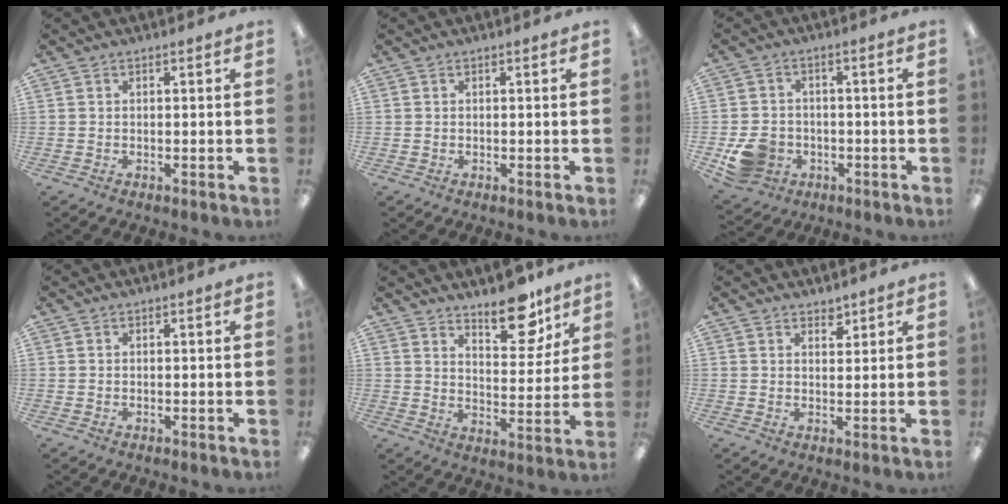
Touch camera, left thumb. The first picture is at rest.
{"total": 0.0}
{"total": 7.7, "force": [-2.9, 6.5, 3.1], "torque": [-0.062, 0.024, -0.048]}
{"total": 0.0}
{"total": 12.6, "force": [9.5, 5.2, 6.4], "torque": [-0.065, -0.067, 0.161]}
{"total": 2.5, "force": [2.2, 1.1, 0.4], "torque": [0.005, -0.015, 0.039]}